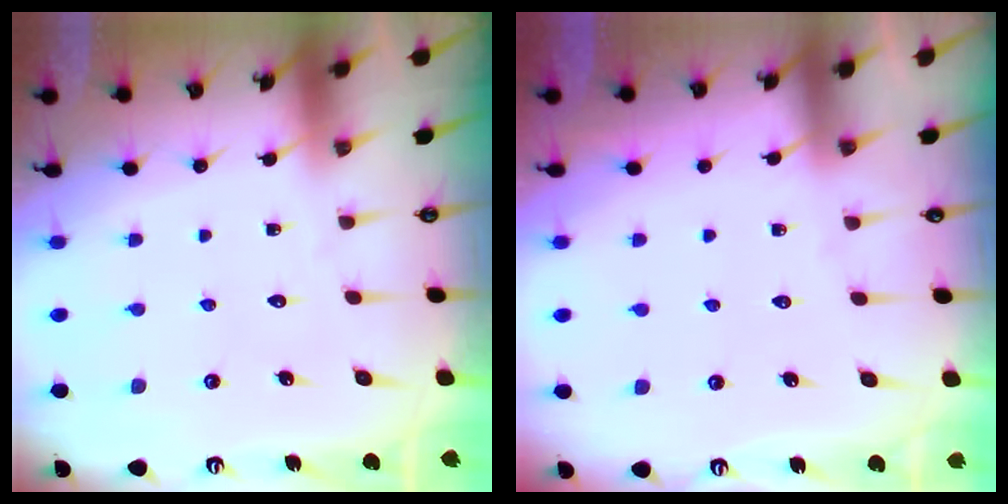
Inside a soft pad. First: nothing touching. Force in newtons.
{"total": 3.2, "press": 3.2, "slide": 0.4}